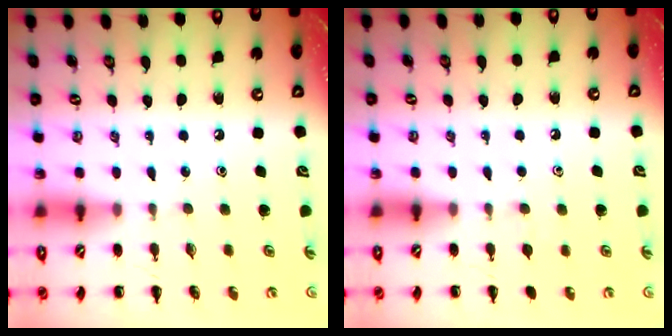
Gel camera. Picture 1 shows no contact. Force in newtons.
{"total": 2.3, "press": 2.0, "slide": 1.1}